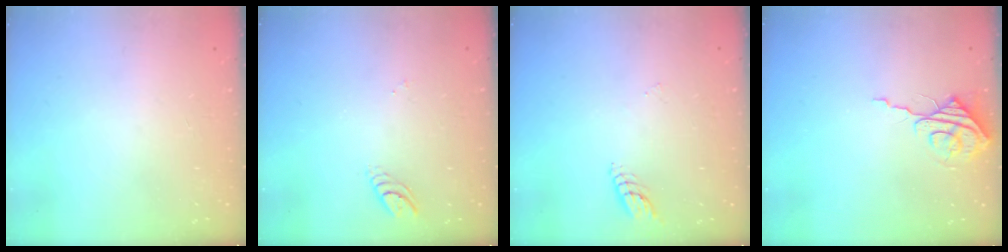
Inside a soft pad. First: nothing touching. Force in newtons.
{"total": 4.1, "press": 4.1, "slide": 0.2}
{"total": 4.3, "press": 4.3, "slide": 0.2}
{"total": 8.5, "press": 8.5, "slide": 0.3}